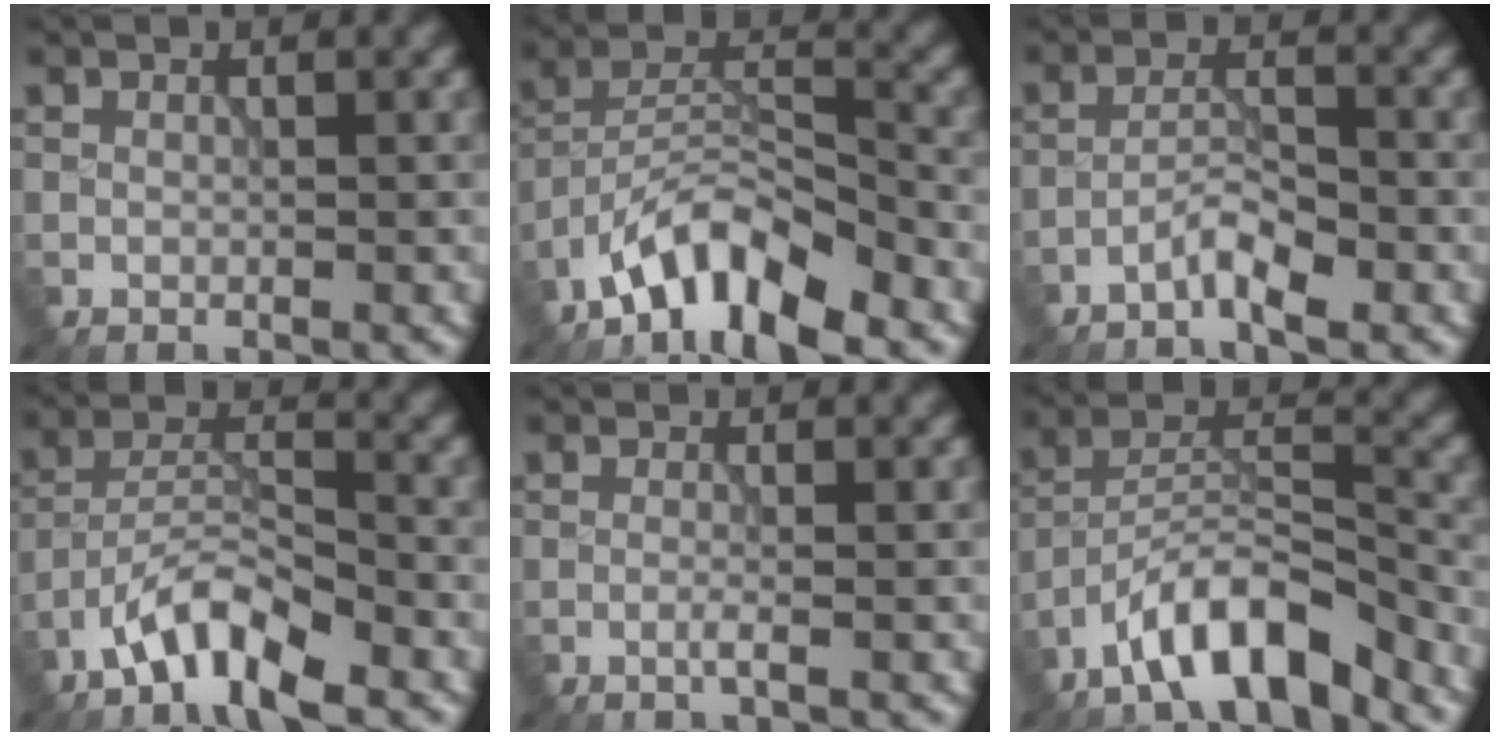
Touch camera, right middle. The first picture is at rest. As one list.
[{"total": 8.6, "force": [-6.2, 2.7, 5.4], "torque": [-0.086, 0.007, -0.120]}, {"total": 2.7, "force": [-2.0, 0.3, 1.8], "torque": [-0.033, 0.008, -0.043]}, {"total": 5.9, "force": [-4.1, 1.6, 4.0], "torque": [-0.068, 0.006, -0.082]}, {"total": 1.0, "force": [-0.3, 0.1, 0.9], "torque": [-0.015, -0.001, -0.011]}, {"total": 7.5, "force": [-5.6, 2.0, 4.6], "torque": [-0.074, 0.011, -0.100]}]